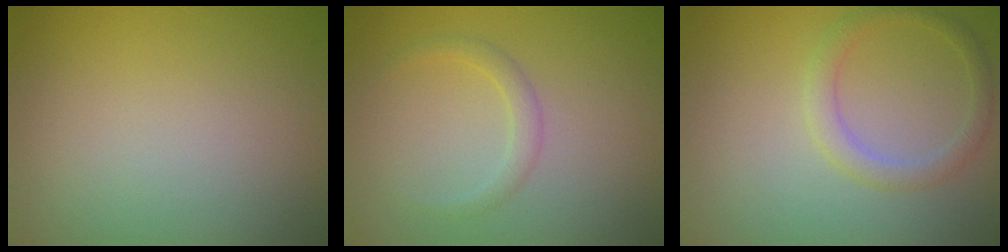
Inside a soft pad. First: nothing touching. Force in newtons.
{"total": 1.4, "press": 1.4, "slide": 0.1}
{"total": 2.0, "press": 2.0, "slide": 0.1}